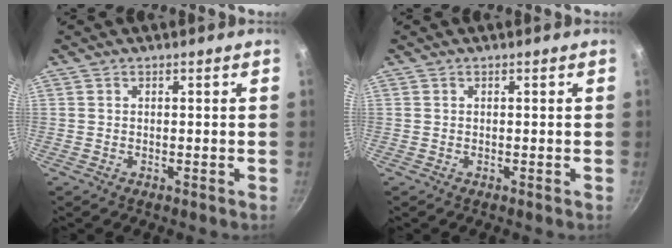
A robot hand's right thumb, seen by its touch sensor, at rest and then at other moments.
{"total": 0.0}